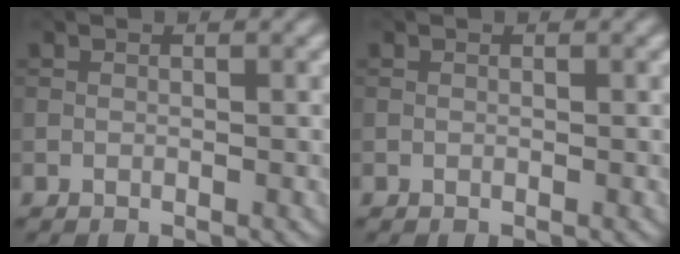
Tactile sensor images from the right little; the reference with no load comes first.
{"total": 0.0}